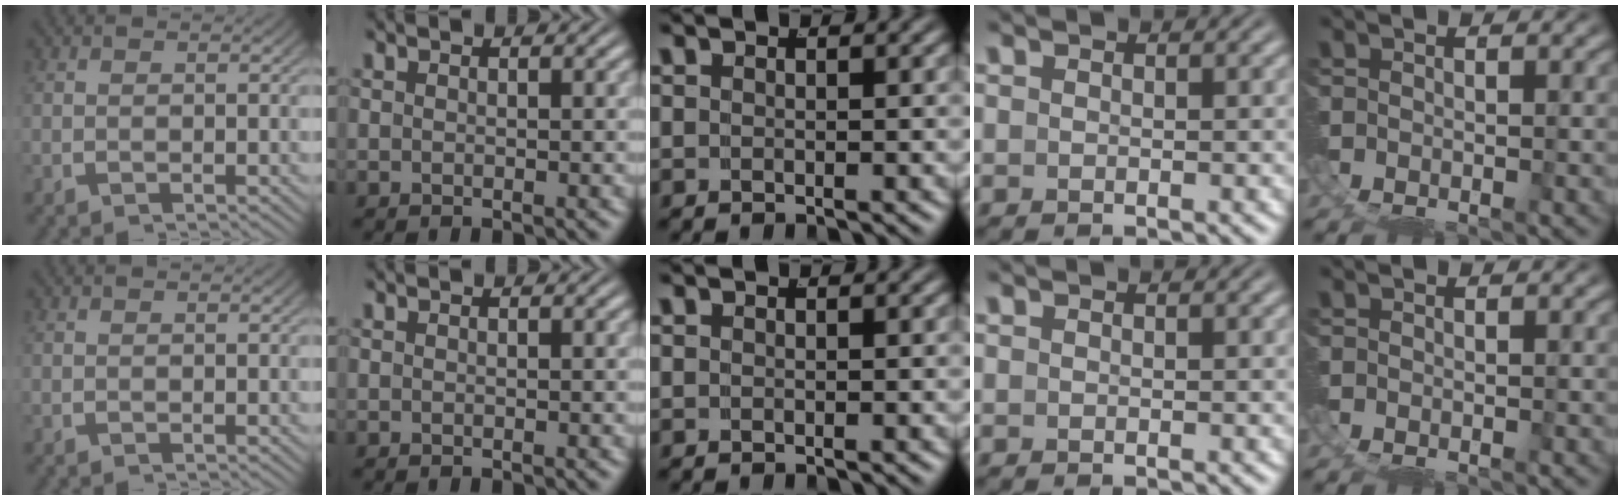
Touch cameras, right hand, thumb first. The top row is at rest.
{}